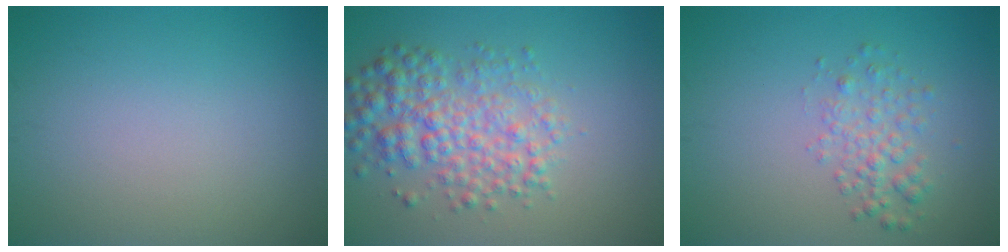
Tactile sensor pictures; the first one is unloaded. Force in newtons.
{"total": 5.0, "press": 5.0, "slide": 0.1}
{"total": 2.4, "press": 2.4, "slide": 0.1}